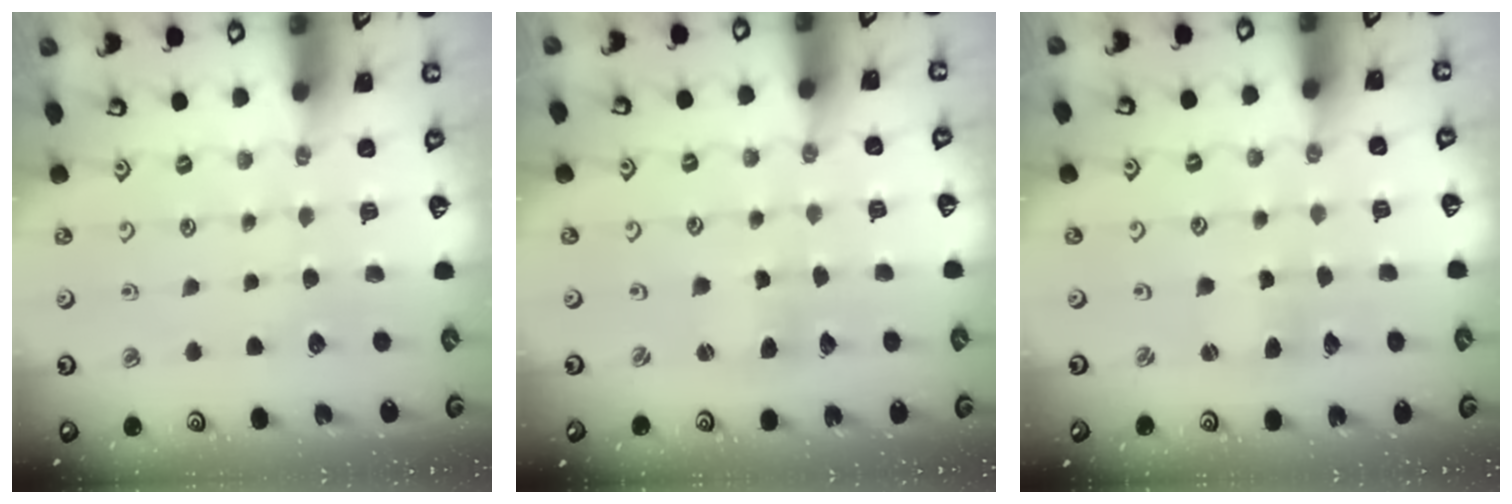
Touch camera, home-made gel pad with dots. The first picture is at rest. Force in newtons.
{"total": 2.2, "press": 2.2, "slide": 0.3}
{"total": 2.2, "press": 2.1, "slide": 0.3}